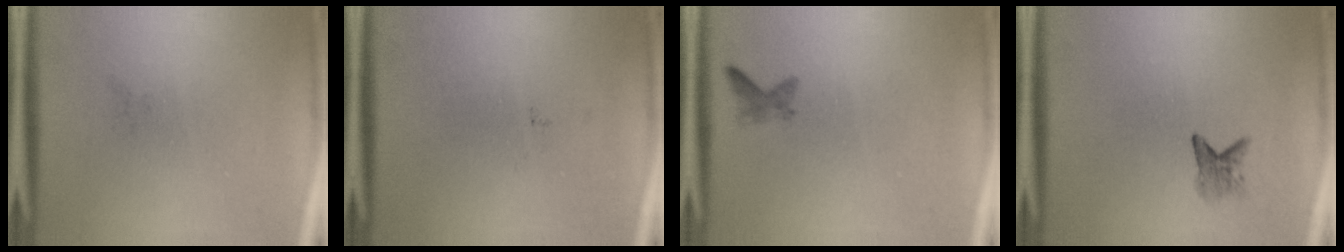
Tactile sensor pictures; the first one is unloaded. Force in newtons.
{"total": 0.0}
{"total": 1.1}
{"total": 1.8}